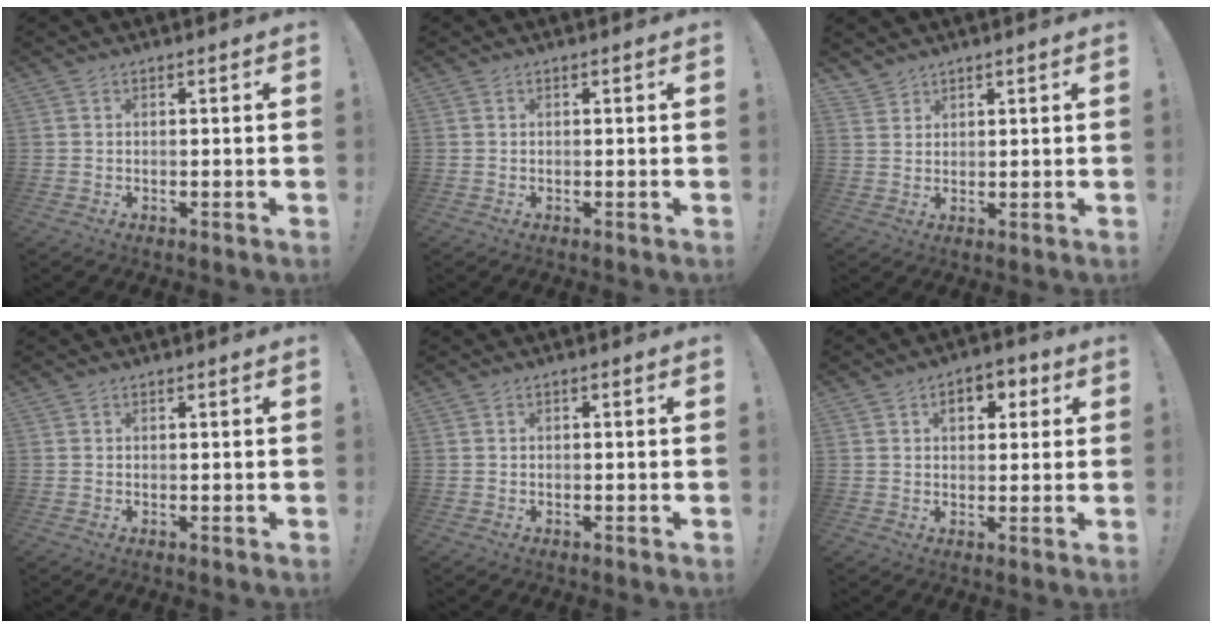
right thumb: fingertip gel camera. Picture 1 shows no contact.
{"total": 0.0}
{"total": 3.0, "force": [2.5, 1.6, 0.2], "torque": [-0.006, -0.018, 0.047]}
{"total": 0.0}
{"total": 0.6, "force": [-0.5, 0.1, 0.3], "torque": [-0.010, 0.003, -0.008]}
{"total": 6.4, "force": [2.0, 4.3, 4.2], "torque": [-0.049, 0.002, 0.029]}